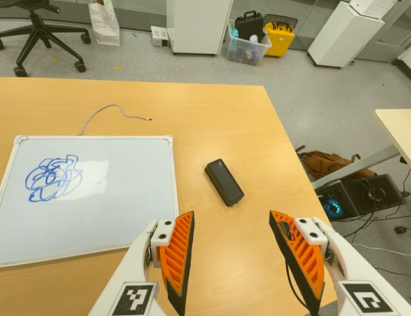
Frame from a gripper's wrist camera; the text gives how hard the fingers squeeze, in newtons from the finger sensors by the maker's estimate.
{"total": 0.0}